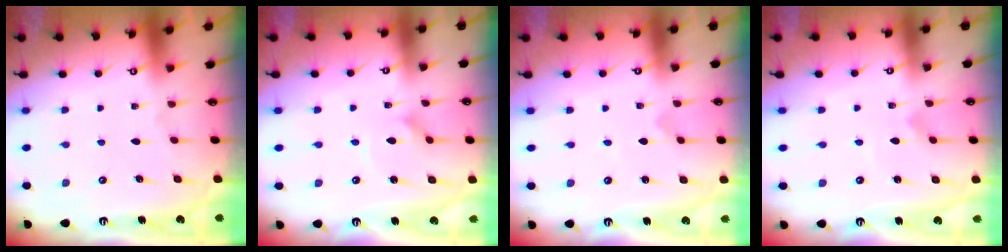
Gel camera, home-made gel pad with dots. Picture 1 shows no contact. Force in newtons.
{"total": 3.3, "press": 3.3, "slide": 0.2}
{"total": 0.0}
{"total": 1.7, "press": 1.7, "slide": 0.1}